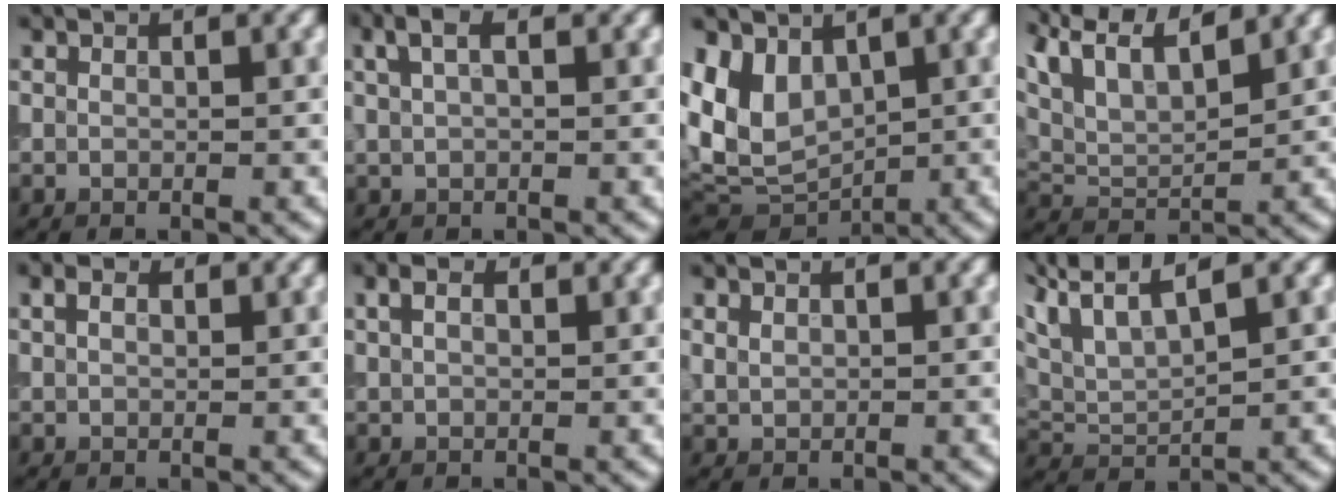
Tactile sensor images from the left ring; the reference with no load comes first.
{"total": 2.5, "force": [1.2, 1.1, 1.8], "torque": [-0.045, 0.007, 0.022]}
{"total": 7.3, "force": [0.8, 5.2, 5.1], "torque": [-0.120, -0.007, 0.013]}
{"total": 9.8, "force": [6.5, 3.9, 6.2], "torque": [-0.129, 0.038, 0.097]}
{"total": 1.5, "force": [0.7, 1.0, 0.9], "torque": [-0.022, 0.006, 0.010]}
{"total": 1.8, "force": [0.8, 1.1, 1.2], "torque": [-0.028, 0.006, 0.014]}
{"total": 0.7, "force": [0.4, 0.5, 0.4], "torque": [-0.012, 0.000, 0.011]}
{"total": 5.9, "force": [4.1, 1.6, 3.9], "torque": [-0.096, 0.018, 0.073]}